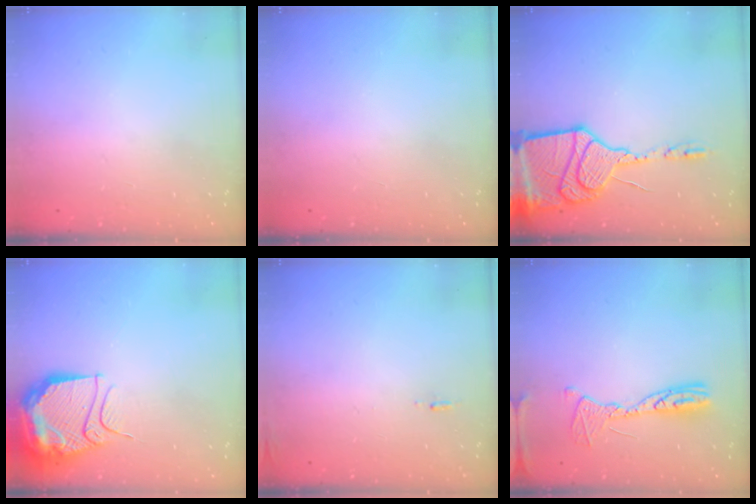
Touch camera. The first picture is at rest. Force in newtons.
{"total": 0.0}
{"total": 24.1, "press": 21.5, "slide": 10.8}
{"total": 14.2, "press": 14.2, "slide": 1.4}
{"total": 5.6, "press": 5.3, "slide": 1.8}
{"total": 12.0, "press": 11.9, "slide": 1.1}